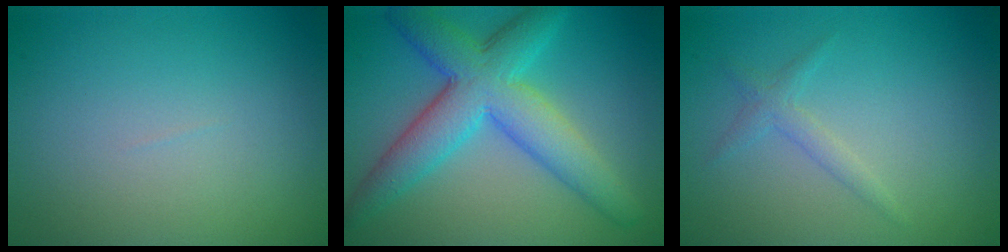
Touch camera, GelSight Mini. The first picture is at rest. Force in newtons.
{"total": 7.3, "press": 7.3, "slide": 0.1}
{"total": 1.4, "press": 1.4, "slide": 0.1}